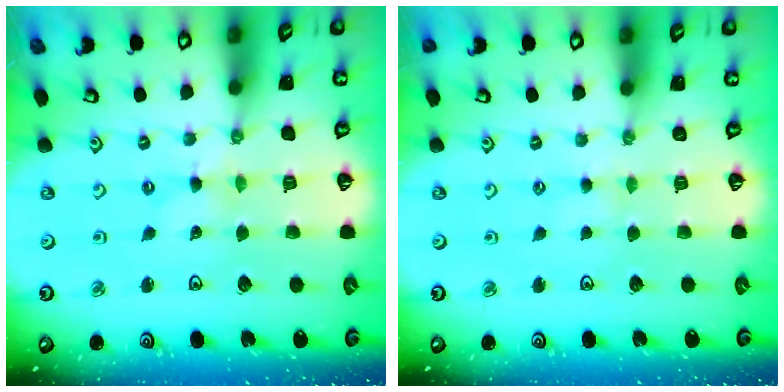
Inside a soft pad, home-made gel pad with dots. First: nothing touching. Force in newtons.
{"total": 1.7, "press": 1.7, "slide": 0.4}